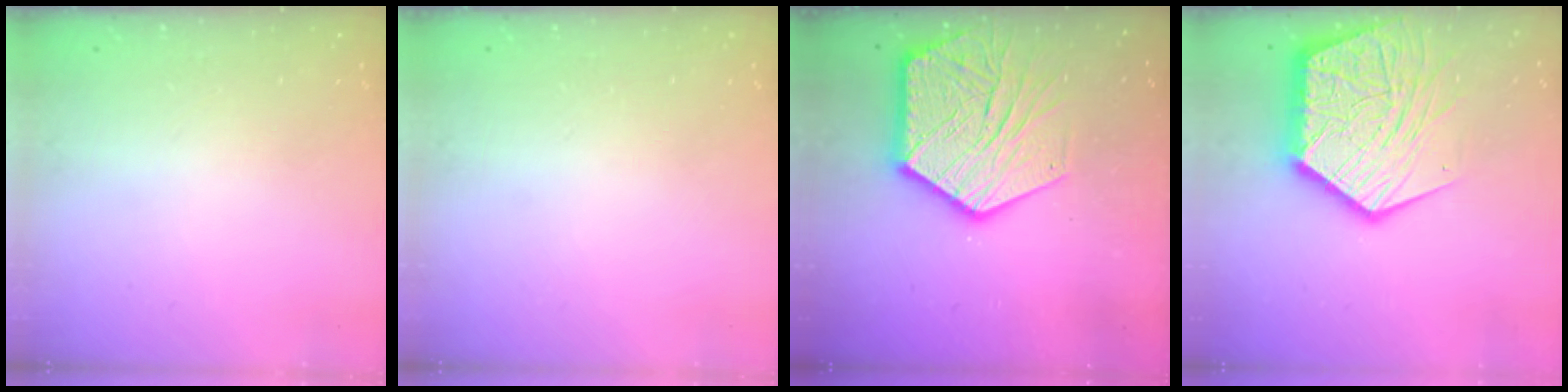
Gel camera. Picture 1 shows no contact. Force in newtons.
{"total": 0.0}
{"total": 20.8, "press": 20.8, "slide": 1.2}
{"total": 23.6, "press": 23.5, "slide": 2.3}